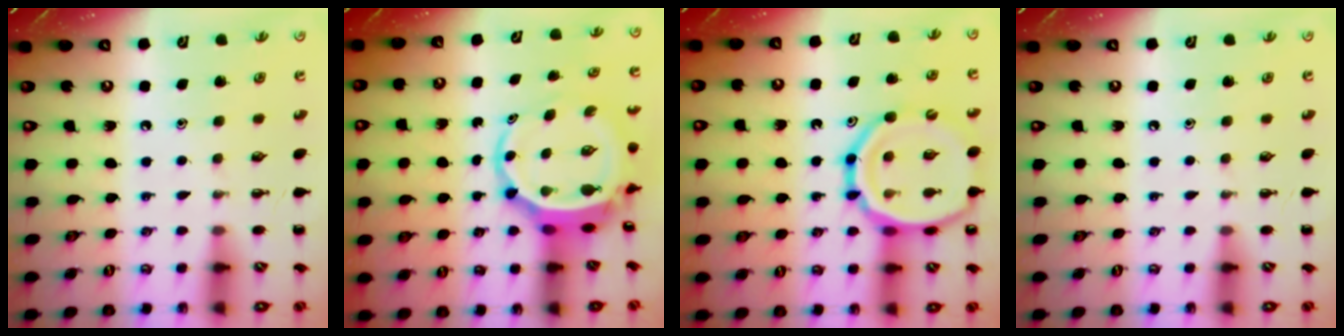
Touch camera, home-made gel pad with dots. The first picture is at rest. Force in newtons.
{"total": 5.9, "press": 5.6, "slide": 1.8}
{"total": 20.1, "press": 19.8, "slide": 3.7}
{"total": 0.0}